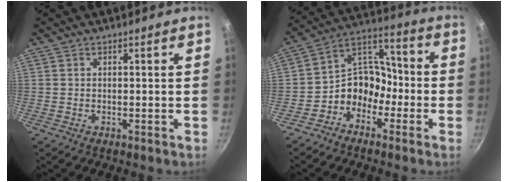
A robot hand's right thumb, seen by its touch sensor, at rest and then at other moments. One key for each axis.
{"total": 10.1, "fx": -4.6, "fy": 7.8, "fz": 4.6, "tx": -0.030, "ty": 0.067, "tz": -0.102}